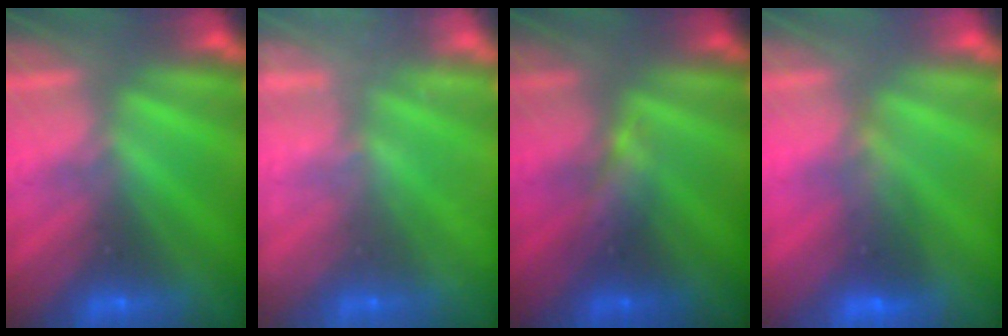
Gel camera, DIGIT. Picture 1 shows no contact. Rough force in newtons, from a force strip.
{"total": 2.4}
{"total": 2.3}
{"total": 1.8}